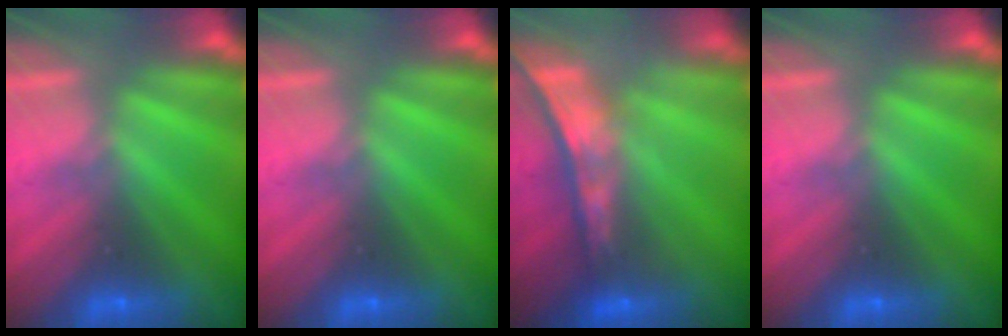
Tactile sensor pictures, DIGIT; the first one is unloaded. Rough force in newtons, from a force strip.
{"total": 0.0}
{"total": 7.0}
{"total": 0.0}